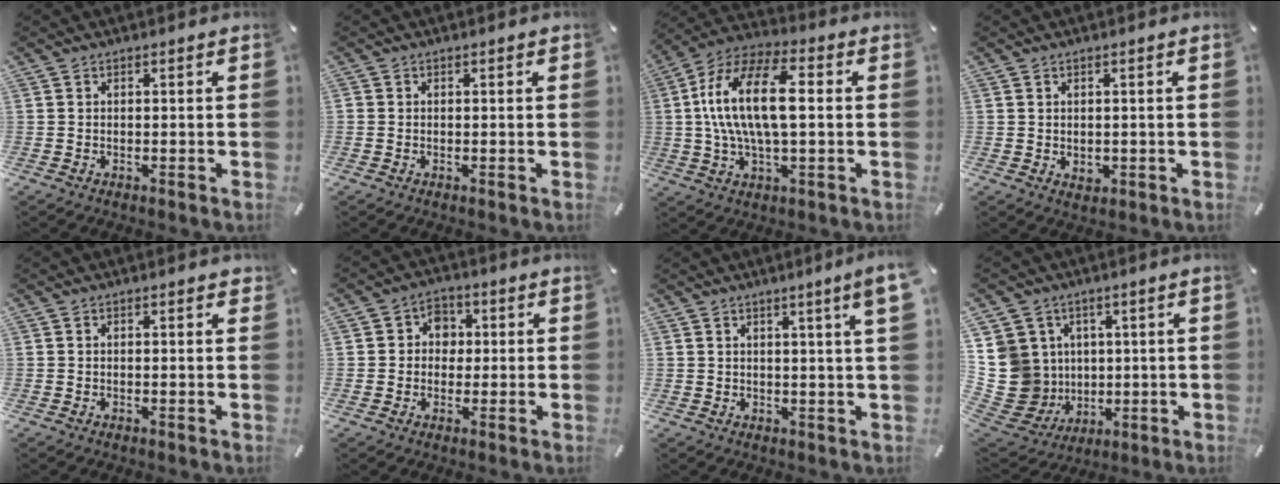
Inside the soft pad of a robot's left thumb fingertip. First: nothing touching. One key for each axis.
{"total": 0.6, "fx": -0.2, "fy": 0.5, "fz": 0.2, "tx": -0.001, "ty": 0.004, "tz": -0.005}
{"total": 16.7, "fx": 1.4, "fy": 7.8, "fz": 14.7, "tx": -0.309, "ty": 0.004, "tz": 0.019}
{"total": 1.5, "fx": 0.4, "fy": 1.4, "fz": 0.1, "tx": 0.004, "ty": 0.000, "tz": 0.004}
{"total": 0.7, "fx": 0.2, "fy": 0.3, "fz": 0.6, "tx": -0.003, "ty": 0.000, "tz": 0.002}
{"total": 5.3, "fx": 0.0, "fy": 5.1, "fz": 1.5, "tx": -0.017, "ty": 0.013, "tz": -0.006}
{"total": 4.9, "fx": 2.5, "fy": -0.1, "fz": 4.3, "tx": -0.068, "ty": -0.004, "tz": 0.037}
{"total": 14.0, "fx": 1.0, "fy": 13.3, "fz": 4.2, "tx": -0.121, "ty": -0.018, "tz": 0.026}